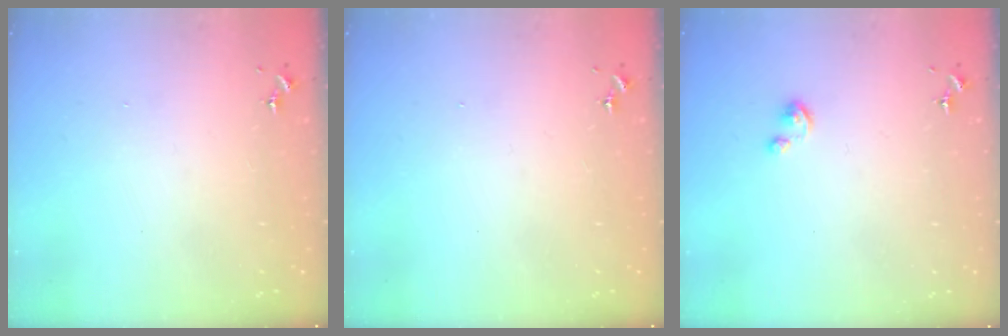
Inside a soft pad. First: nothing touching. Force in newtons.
{"total": 0.0}
{"total": 2.8, "press": 2.8, "slide": 0.2}